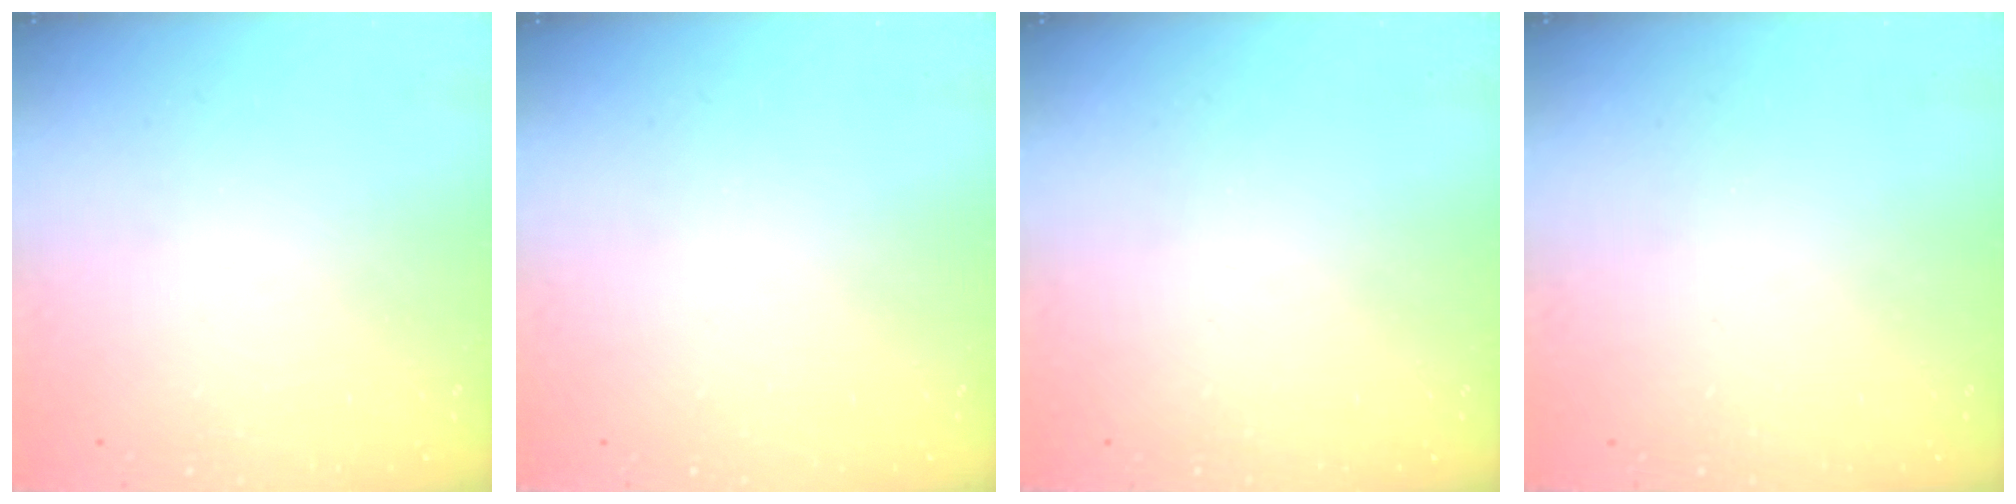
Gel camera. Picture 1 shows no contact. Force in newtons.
{"total": 0.0}
{"total": 0.0}
{"total": 0.0}